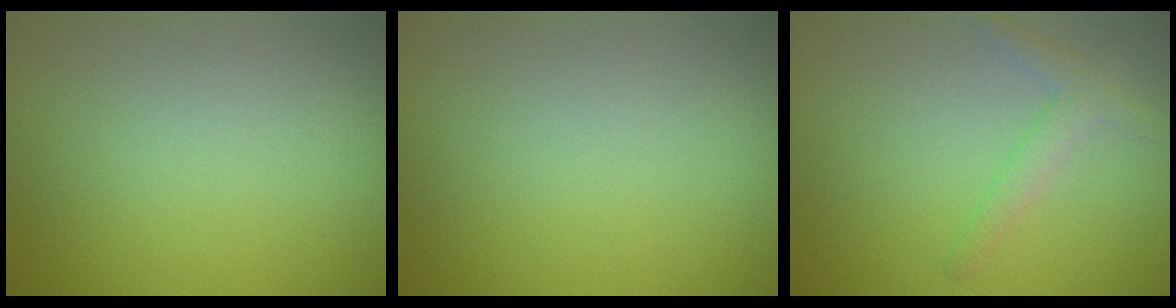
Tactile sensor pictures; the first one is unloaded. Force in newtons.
{"total": 0.0}
{"total": 2.0, "press": 2.0, "slide": 0.1}